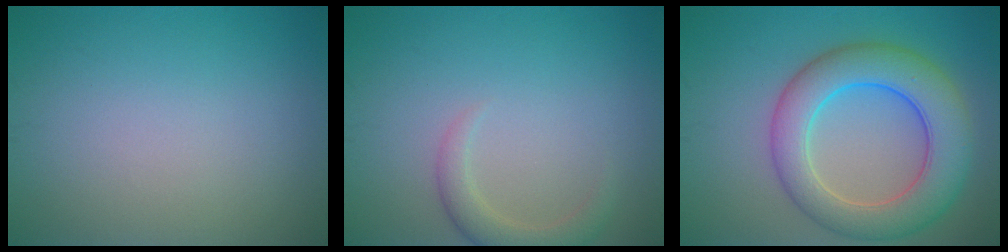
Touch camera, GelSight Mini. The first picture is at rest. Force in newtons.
{"total": 2.4, "press": 2.3, "slide": 0.3}
{"total": 8.2, "press": 8.2, "slide": 0.2}